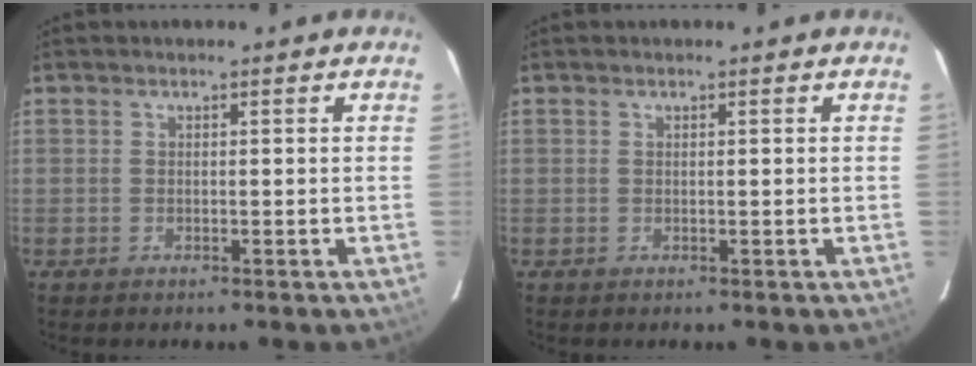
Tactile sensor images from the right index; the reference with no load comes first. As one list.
[{"total": 0.0}]